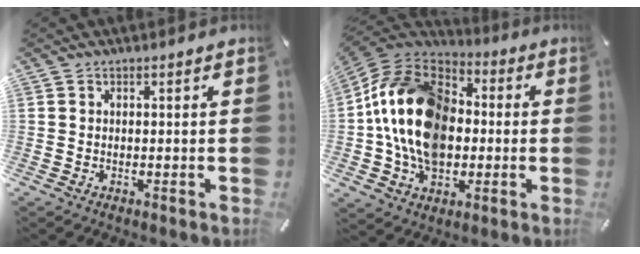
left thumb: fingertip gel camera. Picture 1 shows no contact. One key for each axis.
{"total": 19.3, "fx": -1.5, "fy": 14.9, "fz": 12.1, "tx": -0.252, "ty": 0.025, "tz": -0.028}